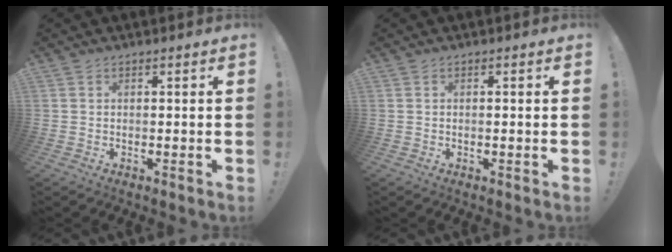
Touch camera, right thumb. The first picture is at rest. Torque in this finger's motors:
{"motor_torque": [0.07, -0.12, -0.29, -0.09, 0.03]}